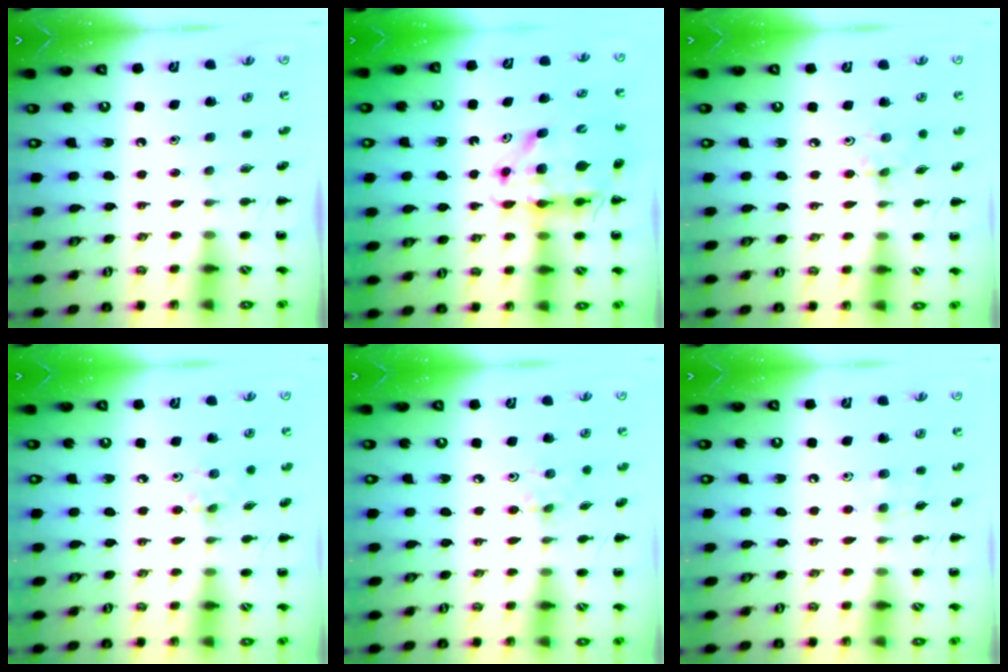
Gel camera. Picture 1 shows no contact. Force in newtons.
{"total": 12.4, "press": 12.0, "slide": 3.4}
{"total": 2.9, "press": 2.7, "slide": 0.9}
{"total": 2.9, "press": 2.7, "slide": 0.9}
{"total": 2.9, "press": 2.7, "slide": 0.9}
{"total": 3.2, "press": 3.0, "slide": 1.1}